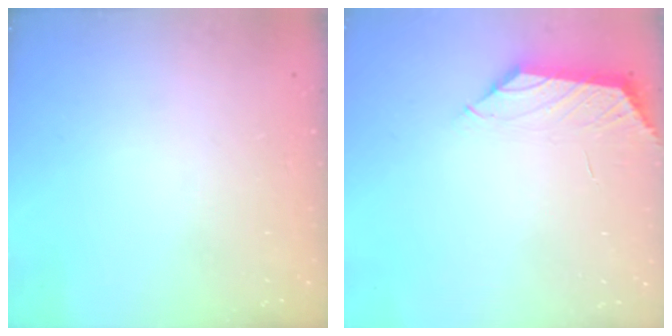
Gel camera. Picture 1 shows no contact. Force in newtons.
{"total": 0.9, "press": 0.7, "slide": 0.5}